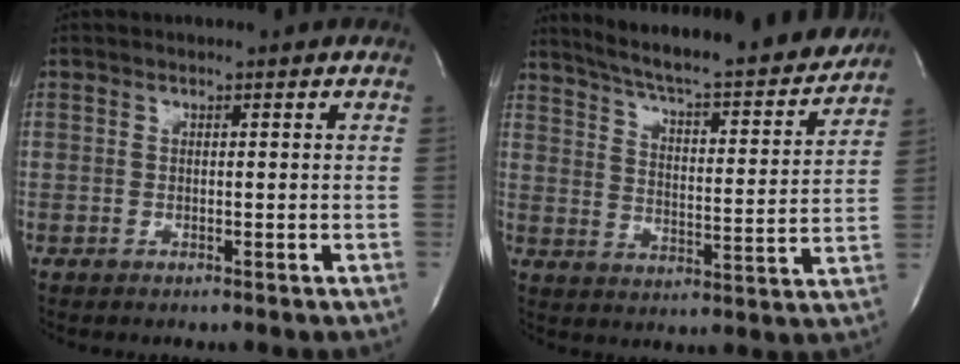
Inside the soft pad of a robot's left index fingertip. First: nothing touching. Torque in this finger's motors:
{"motor_torque": [0.13, -0.22, 0.70, 0.13]}